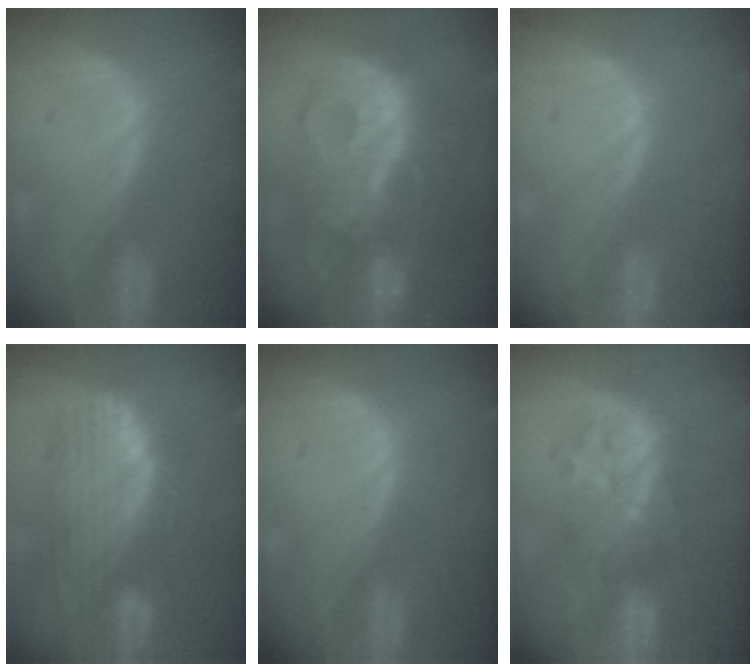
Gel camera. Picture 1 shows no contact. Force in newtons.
{"total": 11.9, "press": 11.9, "slide": 0.7}
{"total": 0.0}
{"total": 9.8, "press": 8.6, "slide": 4.8}
{"total": 0.0}
{"total": 8.3, "press": 7.9, "slide": 2.5}